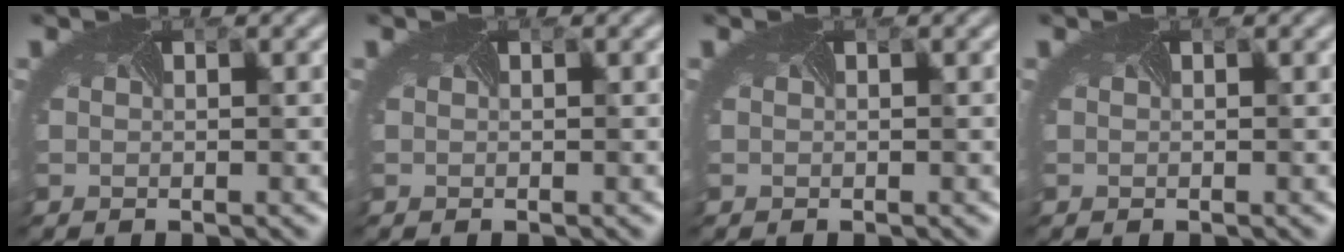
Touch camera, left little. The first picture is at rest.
{"total": 0.0}
{"total": 0.0}
{"total": 0.0}